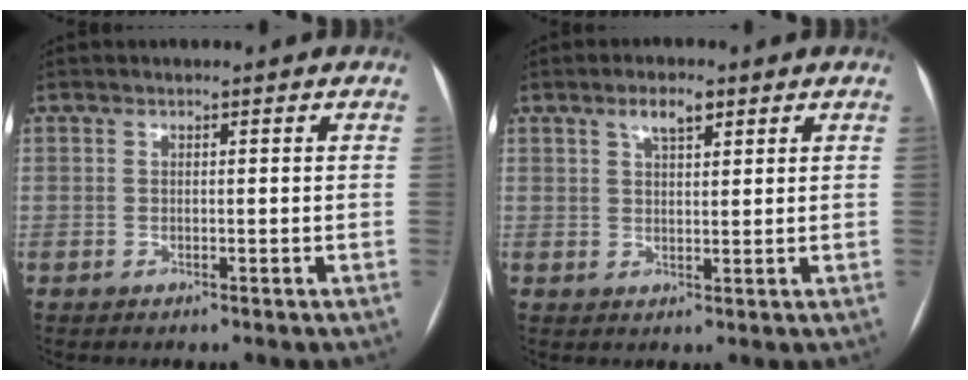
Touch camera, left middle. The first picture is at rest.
{"total": 3.7, "force": [2.2, 1.2, 2.6], "torque": [-0.049, 0.008, 0.039]}